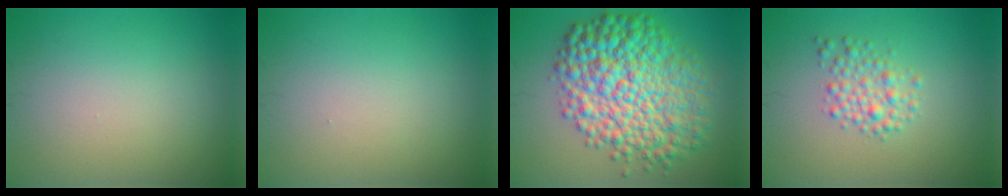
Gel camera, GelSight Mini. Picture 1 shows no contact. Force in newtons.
{"total": 0.0}
{"total": 11.0, "press": 11.0, "slide": 0.1}
{"total": 2.6, "press": 2.6, "slide": 0.1}